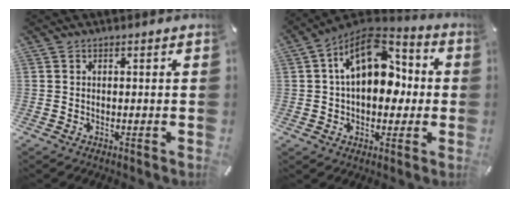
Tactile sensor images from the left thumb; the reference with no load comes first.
{"total": 16.5, "force": [3.4, 10.9, 11.9], "torque": [-0.196, -0.015, 0.059]}